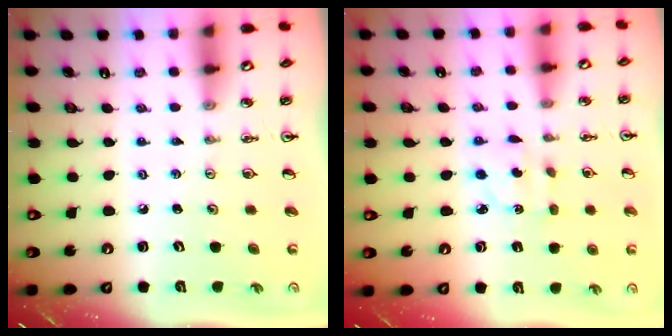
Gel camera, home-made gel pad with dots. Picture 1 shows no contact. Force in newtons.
{"total": 2.4, "press": 2.3, "slide": 0.5}